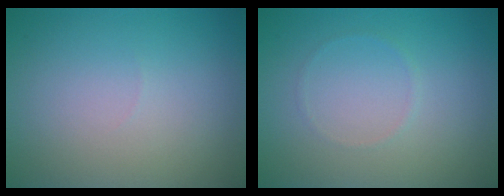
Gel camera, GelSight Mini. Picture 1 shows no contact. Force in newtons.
{"total": 0.5, "press": 0.5, "slide": 0.1}